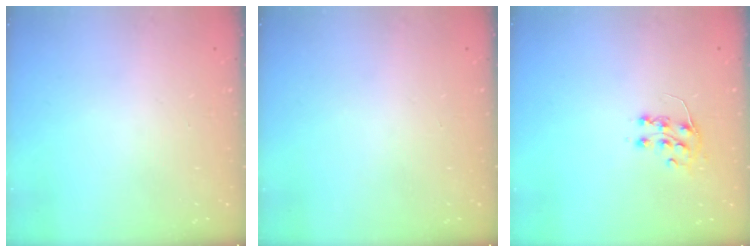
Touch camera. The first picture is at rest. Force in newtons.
{"total": 0.0}
{"total": 7.3, "press": 7.3, "slide": 0.5}